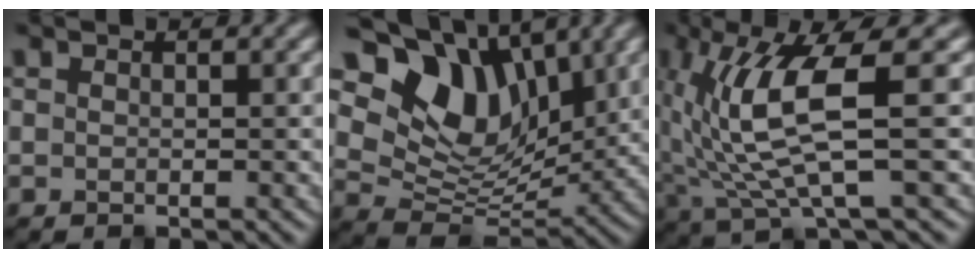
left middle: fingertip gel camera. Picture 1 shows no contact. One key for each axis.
{"total": 10.5, "fx": 4.9, "fy": 6.7, "fz": 6.4, "tx": -0.119, "ty": -0.007, "tz": 0.091}
{"total": 7.4, "fx": 0.8, "fy": 1.8, "fz": 7.1, "tx": -0.158, "ty": -0.009, "tz": 0.022}